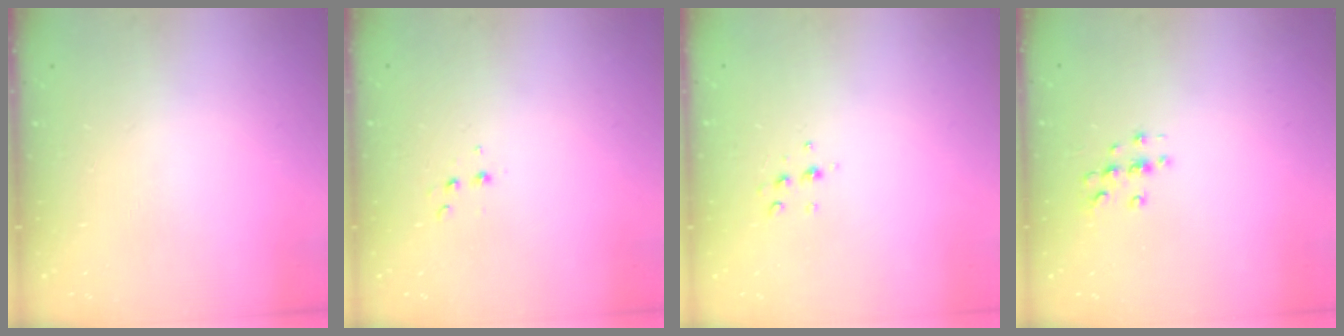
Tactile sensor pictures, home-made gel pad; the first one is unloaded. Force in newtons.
{"total": 2.6, "press": 2.5, "slide": 0.8}
{"total": 4.7, "press": 4.4, "slide": 1.6}
{"total": 3.4, "press": 3.4, "slide": 0.4}